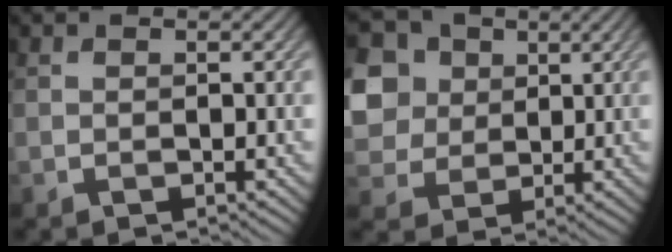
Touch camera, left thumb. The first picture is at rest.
{"total": 10.6, "force": [3.0, 8.7, 5.3], "torque": [-0.174, 0.021, 0.048]}